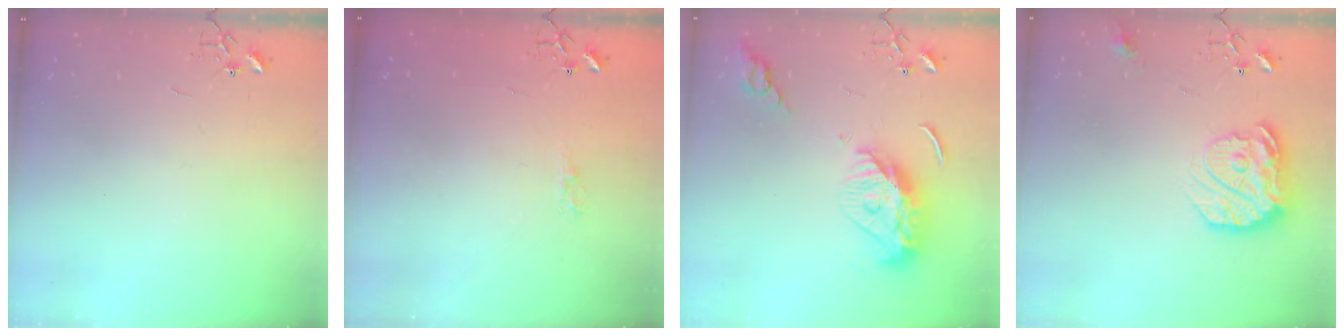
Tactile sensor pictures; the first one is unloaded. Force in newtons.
{"total": 5.1, "press": 5.1, "slide": 0.4}
{"total": 13.4, "press": 13.4, "slide": 1.2}
{"total": 17.2, "press": 17.1, "slide": 1.7}